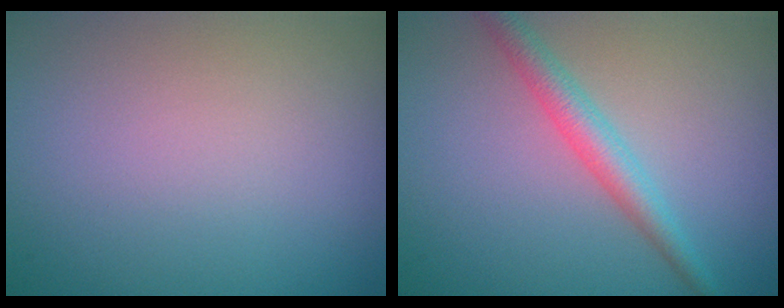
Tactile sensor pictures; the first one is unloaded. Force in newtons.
{"total": 2.9, "press": 2.9, "slide": 0.0}